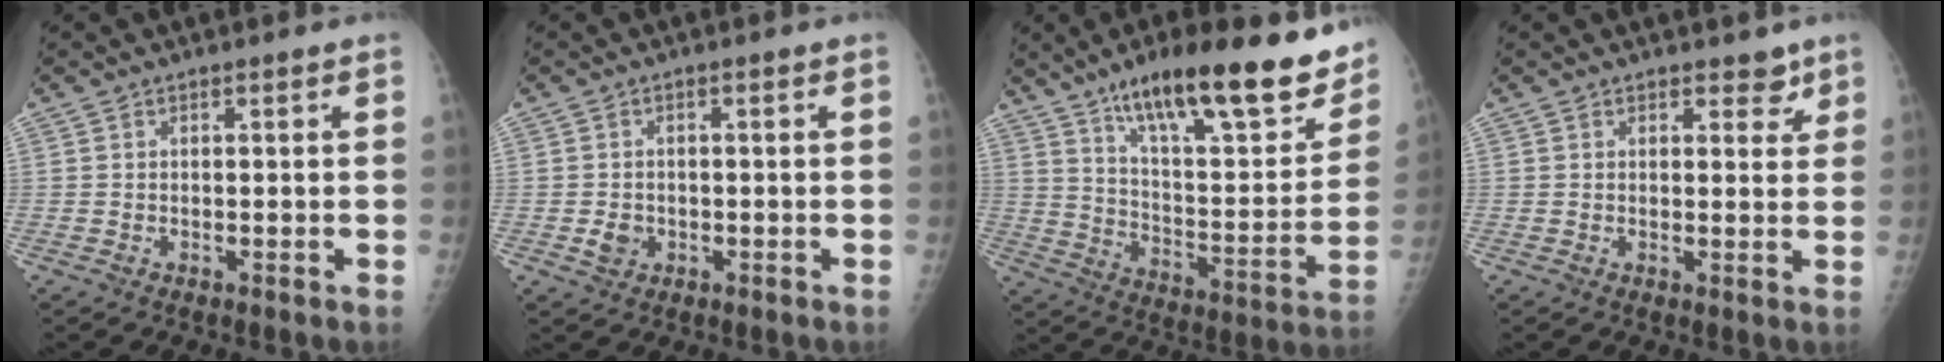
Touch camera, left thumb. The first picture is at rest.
{"total": 2.5, "force": [-0.7, 2.1, 1.2], "torque": [-0.015, 0.002, -0.008]}
{"total": 26.9, "force": [17.7, 7.3, 18.9], "torque": [-0.242, -0.061, 0.277]}
{"total": 3.0, "force": [2.1, 1.6, 1.4], "torque": [0.006, -0.011, 0.026]}